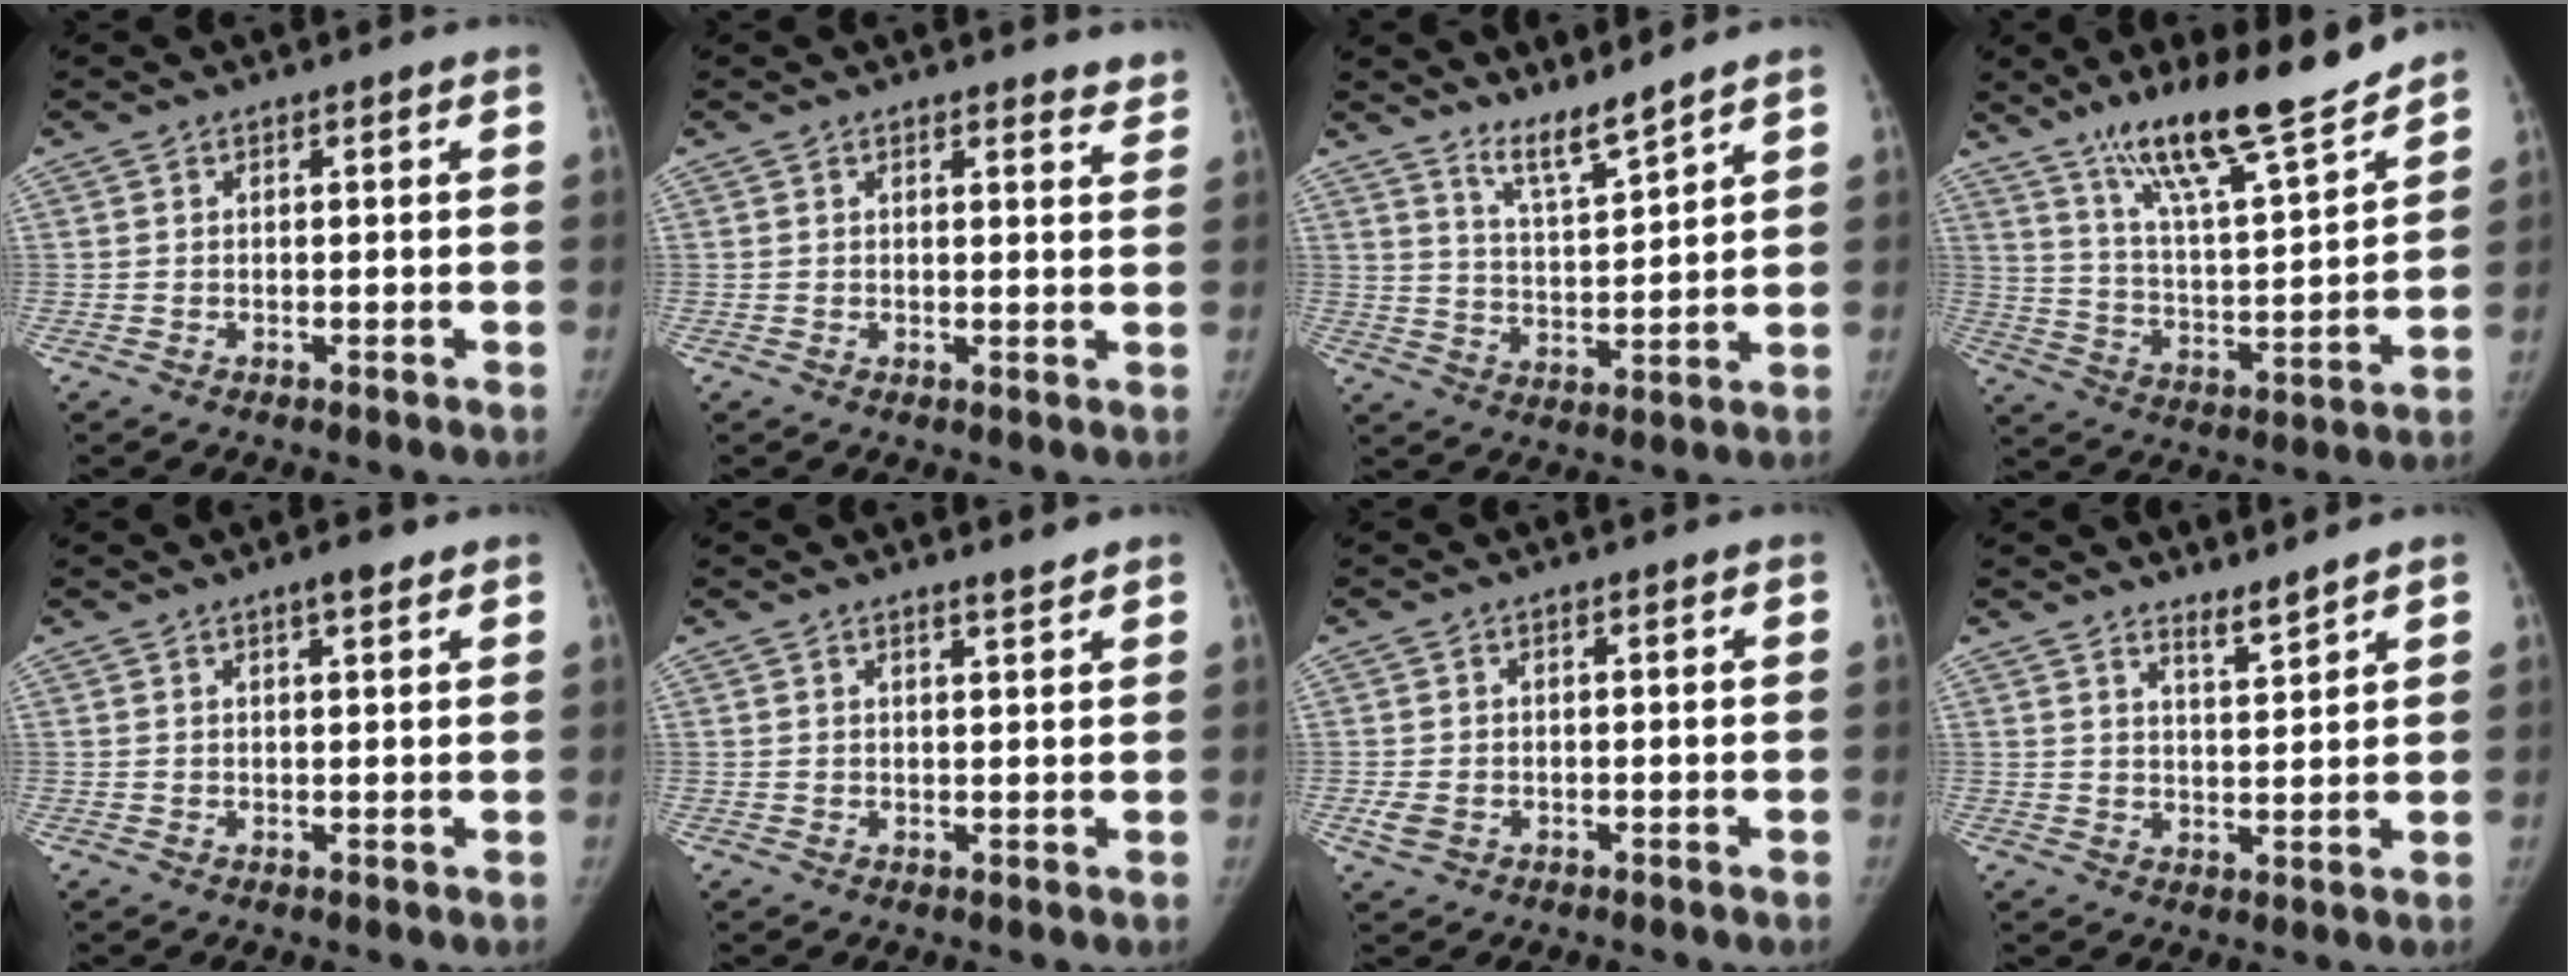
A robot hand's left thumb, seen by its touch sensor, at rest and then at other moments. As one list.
[{"total": 3.6, "force": [3.2, 1.1, 1.1], "torque": [0.006, -0.018, 0.027]}, {"total": 6.7, "force": [6.0, 0.0, 3.1], "torque": [-0.055, -0.058, 0.116]}, {"total": 18.4, "force": [14.7, 2.3, 10.9], "torque": [-0.154, -0.086, 0.255]}, {"total": 2.7, "force": [1.8, 0.7, 1.9], "torque": [-0.024, -0.008, 0.026]}, {"total": 2.1, "force": [1.9, 0.1, 1.0], "torque": [-0.012, -0.017, 0.030]}, {"total": 2.4, "force": [-0.8, 1.9, 1.2], "torque": [-0.025, -0.002, -0.008]}, {"total": 3.5, "force": [3.3, 0.2, 1.3], "torque": [-0.017, -0.037, 0.059]}]